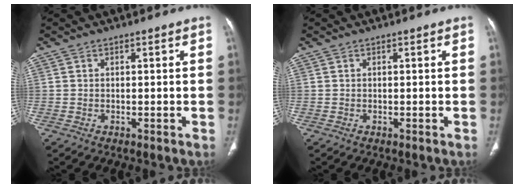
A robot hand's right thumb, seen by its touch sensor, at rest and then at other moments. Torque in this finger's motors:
{"motor_torque": [-0.22, -0.11, 0.30, -0.15, 0.01]}